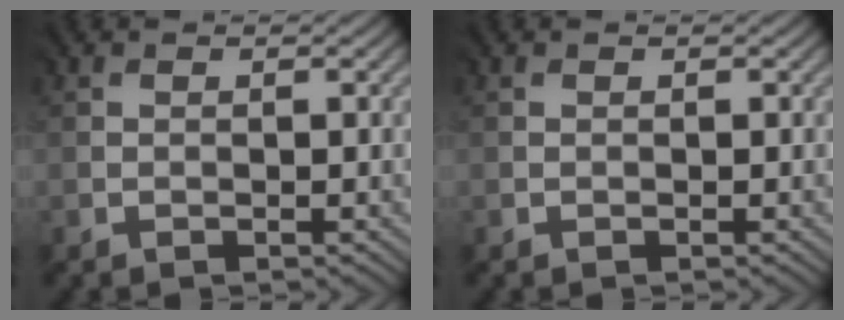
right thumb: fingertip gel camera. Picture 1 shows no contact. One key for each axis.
{"total": 0.0}